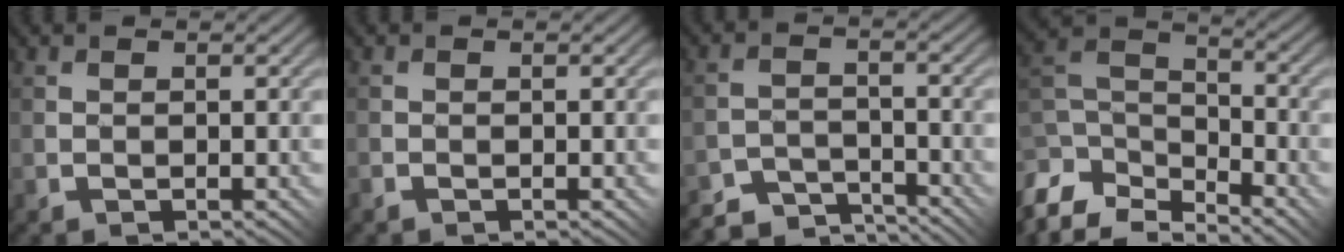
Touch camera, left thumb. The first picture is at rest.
{"total": 0.9, "force": [-0.7, 0.3, 0.4], "torque": [-0.009, -0.001, -0.017]}
{"total": 5.0, "force": [-4.8, 0.9, 0.7], "torque": [-0.007, 0.002, -0.089]}
{"total": 12.6, "force": [-9.0, 6.4, 6.1], "torque": [-0.180, -0.006, -0.153]}